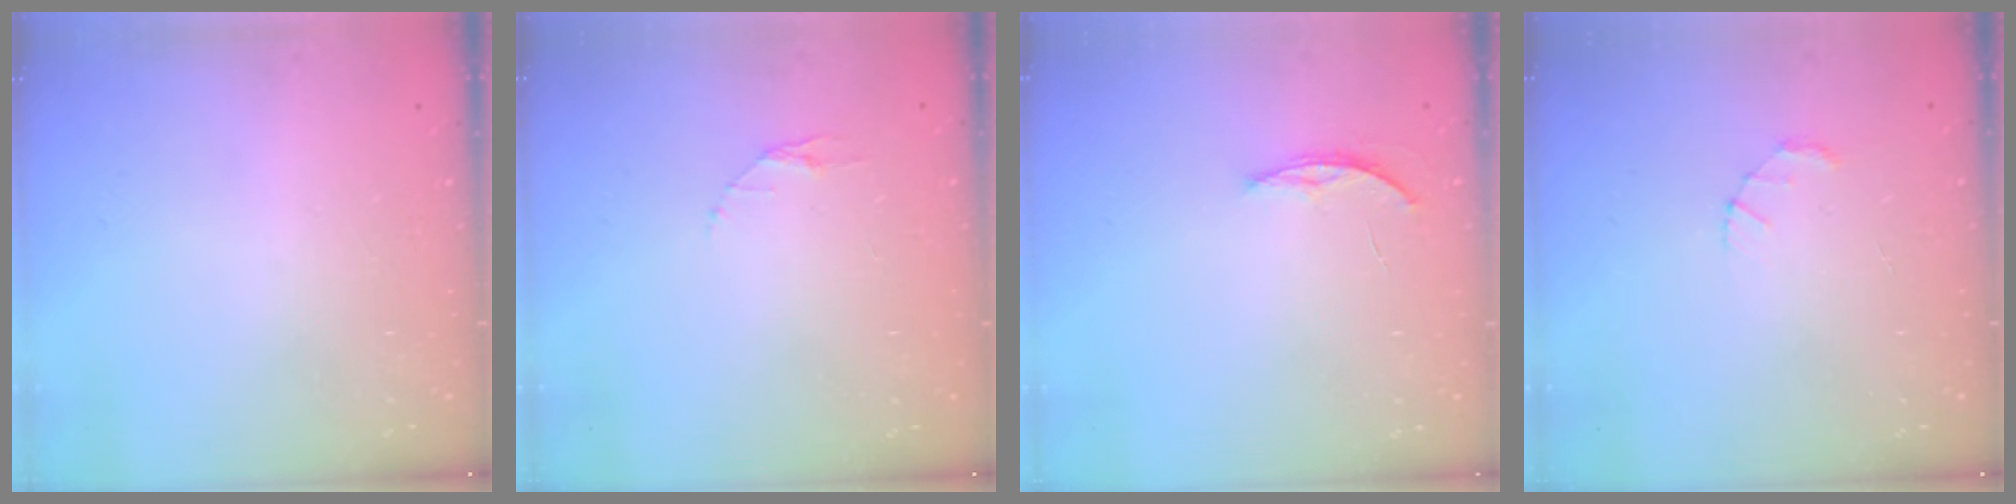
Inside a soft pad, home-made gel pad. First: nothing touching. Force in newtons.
{"total": 3.5, "press": 3.4, "slide": 0.4}
{"total": 3.7, "press": 3.7, "slide": 0.5}
{"total": 1.5, "press": 1.5, "slide": 0.3}